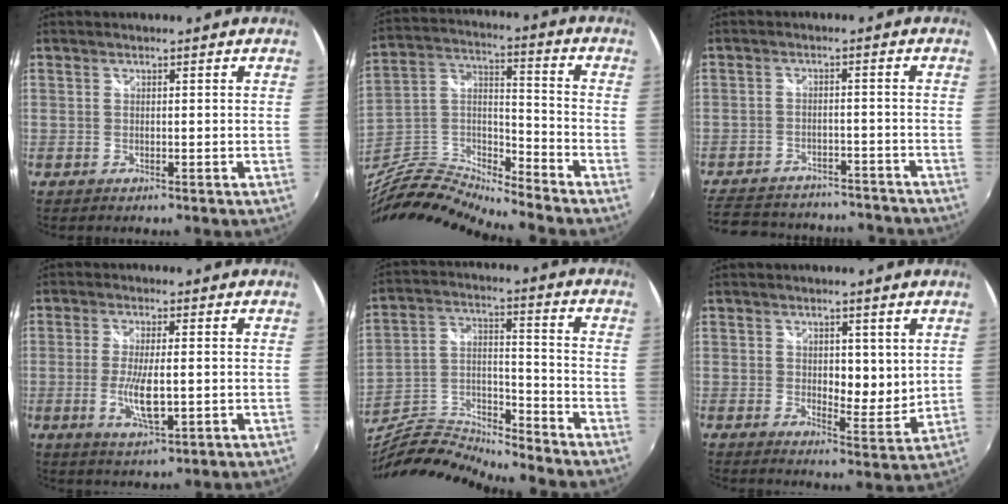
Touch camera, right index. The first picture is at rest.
{"total": 14.3, "force": [-12.8, 1.5, 6.3], "torque": [-0.149, 0.001, -0.261]}
{"total": 21.4, "force": [-18.1, 8.4, 7.6], "torque": [-0.179, 0.031, -0.236]}
{"total": 6.7, "force": [-1.2, 1.7, 6.3], "torque": [-0.124, -0.014, -0.021]}
{"total": 11.1, "force": [-10.6, 0.8, 3.4], "torque": [-0.076, 0.009, -0.215]}
{"total": 5.8, "force": [1.7, 3.4, 4.4], "torque": [-0.065, -0.010, 0.031]}